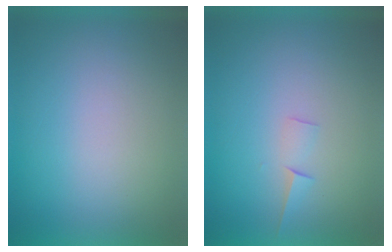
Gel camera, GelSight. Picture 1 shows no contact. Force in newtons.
{"total": 1.5}